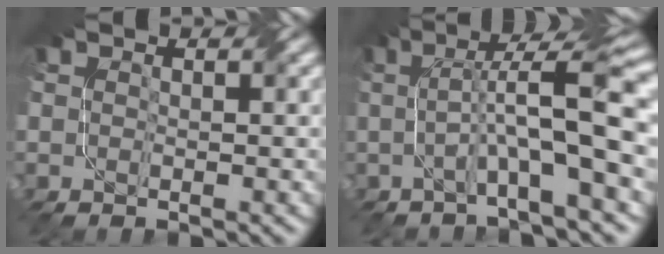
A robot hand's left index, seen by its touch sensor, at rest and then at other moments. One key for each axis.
{"total": 8.6, "fx": -0.1, "fy": 1.4, "fz": 8.5, "tx": -0.133, "ty": 0.023, "tz": -0.012}